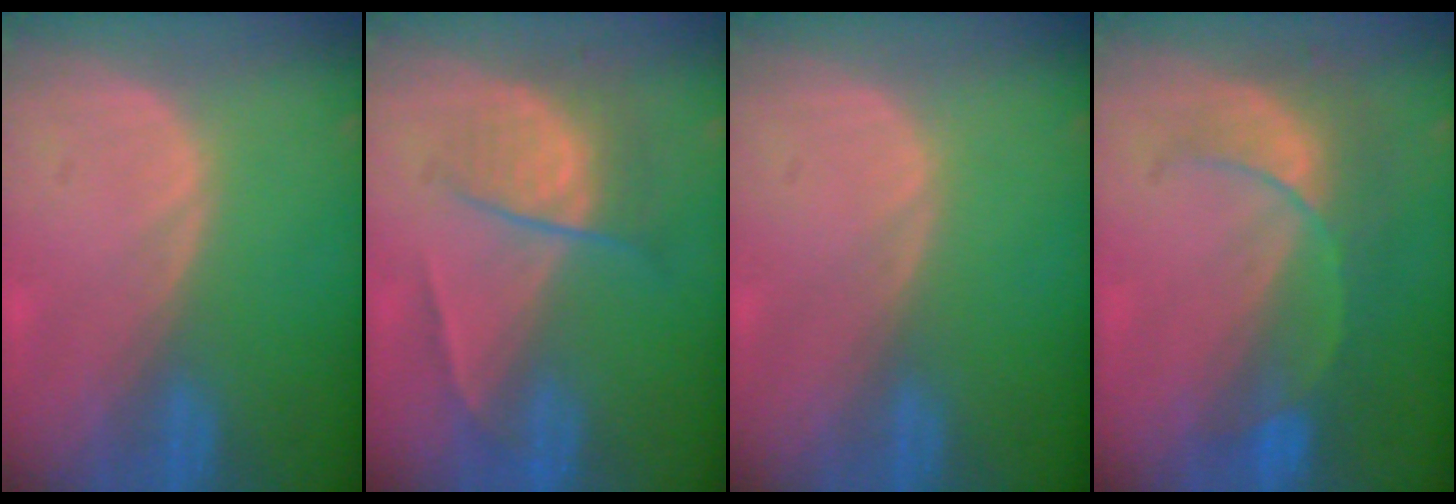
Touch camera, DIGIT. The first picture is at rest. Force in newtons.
{"total": 6.8, "press": 5.9, "slide": 3.4}
{"total": 0.0}
{"total": 8.0, "press": 7.1, "slide": 3.8}